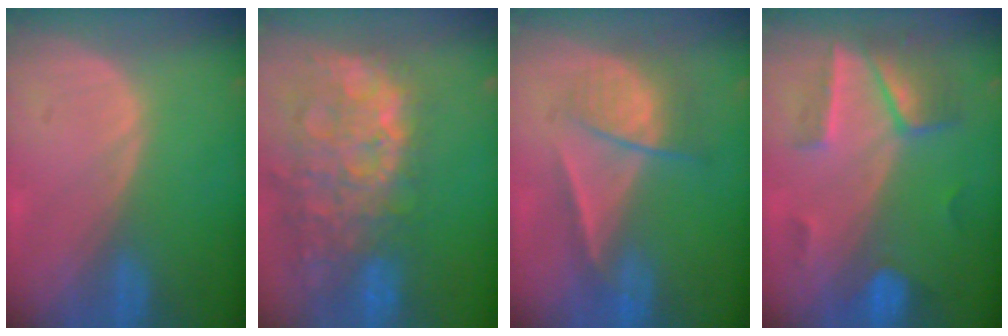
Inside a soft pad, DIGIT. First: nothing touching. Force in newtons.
{"total": 14.6, "press": 11.8, "slide": 8.5}
{"total": 7.2, "press": 6.1, "slide": 3.9}
{"total": 6.6, "press": 6.4, "slide": 1.6}